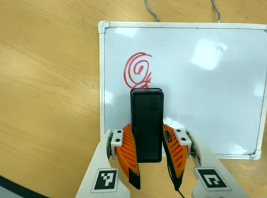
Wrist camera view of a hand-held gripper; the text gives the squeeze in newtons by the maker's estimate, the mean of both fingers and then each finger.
{"total": 8.0, "left": 6.5, "right": 9.5}